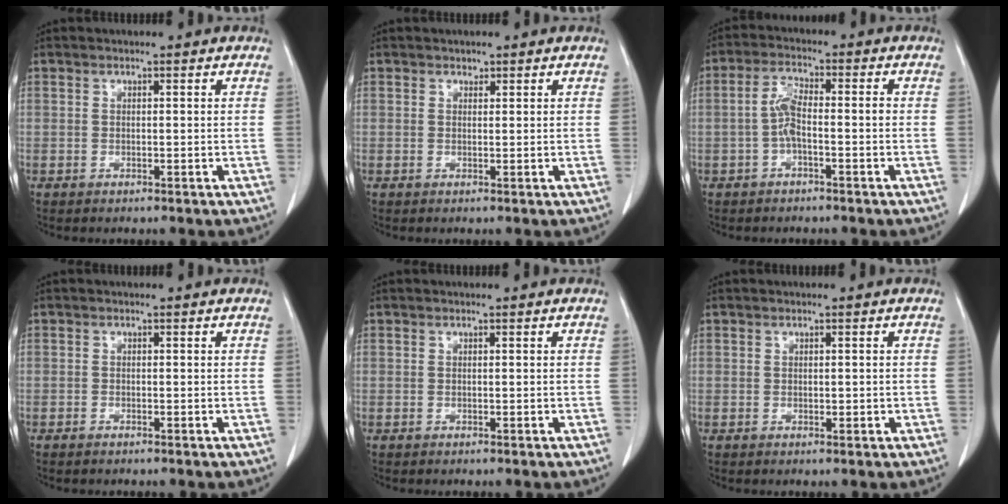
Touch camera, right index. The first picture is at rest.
{"total": 1.3, "force": [0.7, 1.0, 0.3], "torque": [-0.007, 0.005, 0.013]}
{"total": 5.2, "force": [-1.0, 1.7, 4.8], "torque": [-0.108, 0.017, -0.020]}
{"total": 0.9, "force": [-0.5, 0.5, 0.6], "torque": [-0.012, 0.000, -0.006]}
{"total": 0.0}
{"total": 1.4, "force": [-0.1, 0.9, 1.1], "torque": [-0.023, 0.000, 0.002]}